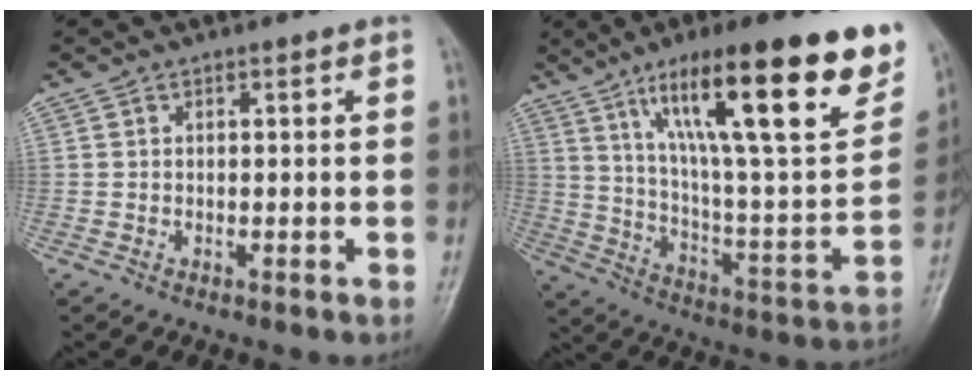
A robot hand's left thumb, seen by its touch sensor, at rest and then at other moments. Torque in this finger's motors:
{"motor_torque": [3.10, 1.91, 1.89, -0.89, 0.50]}